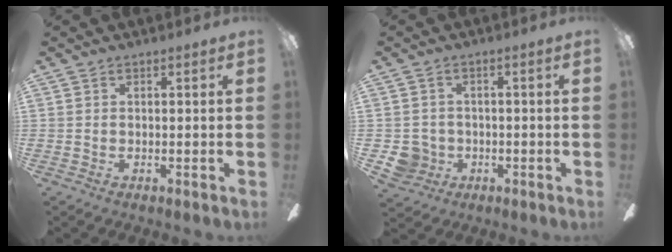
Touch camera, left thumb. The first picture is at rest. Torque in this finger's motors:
{"motor_torque": [-0.35, 0.35, 0.35, 0.03, -0.03]}